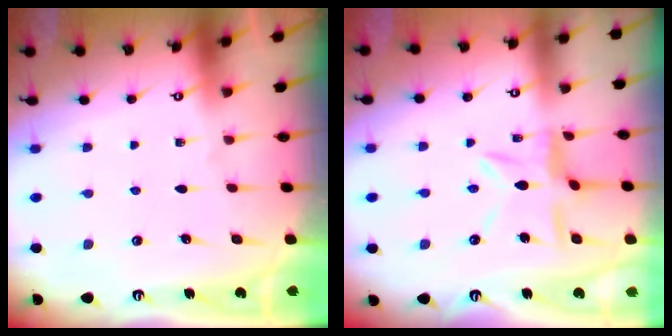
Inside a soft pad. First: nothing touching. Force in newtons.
{"total": 8.8, "press": 8.7, "slide": 0.9}